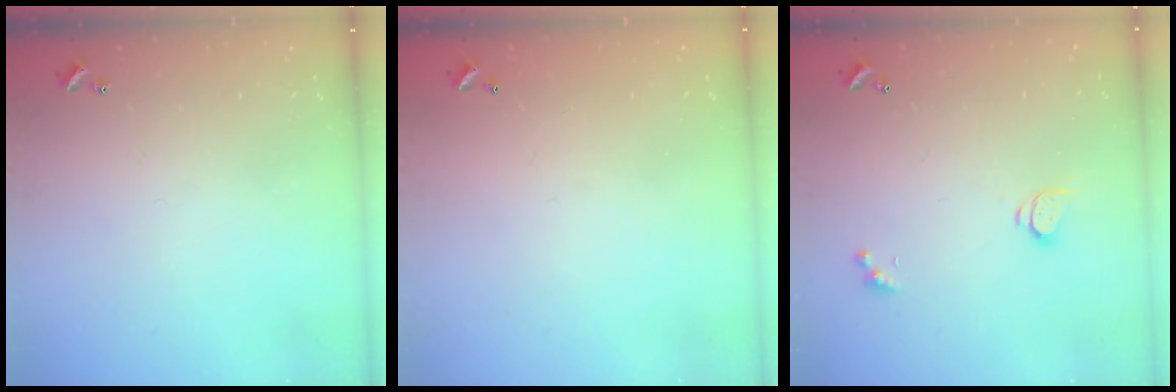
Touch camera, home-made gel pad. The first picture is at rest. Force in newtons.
{"total": 2.8, "press": 2.8, "slide": 0.1}
{"total": 1.6, "press": 1.5, "slide": 0.4}